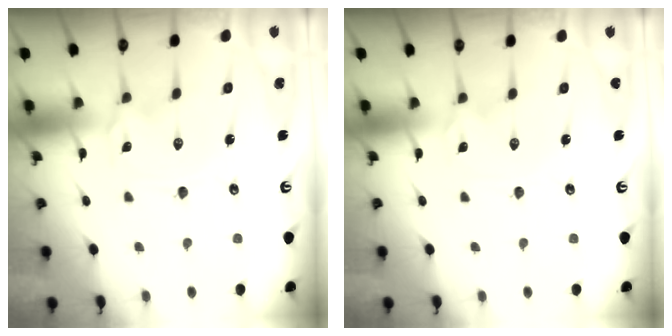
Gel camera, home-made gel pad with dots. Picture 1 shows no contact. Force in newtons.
{"total": 0.0}